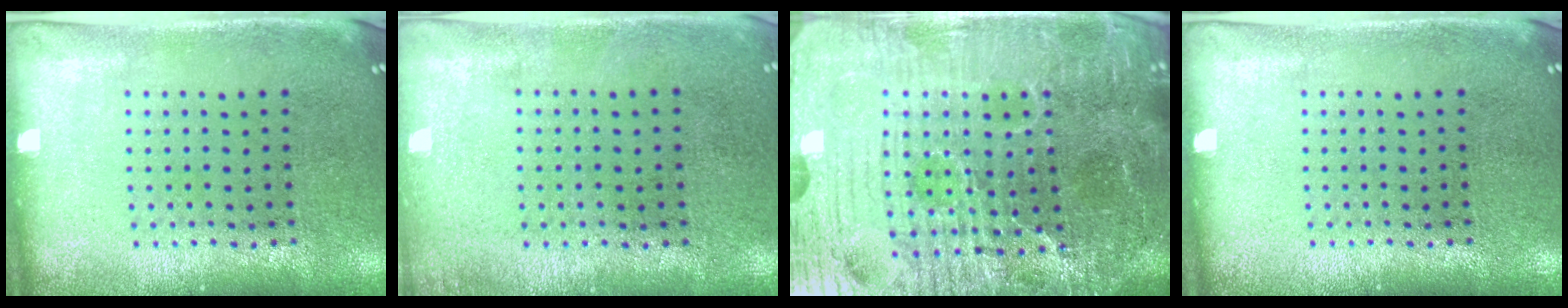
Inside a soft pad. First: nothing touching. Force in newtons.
{"total": 0.5, "press": 0.5, "slide": 0.1}
{"total": 7.2, "press": 6.5, "slide": 3.2}
{"total": 0.0}